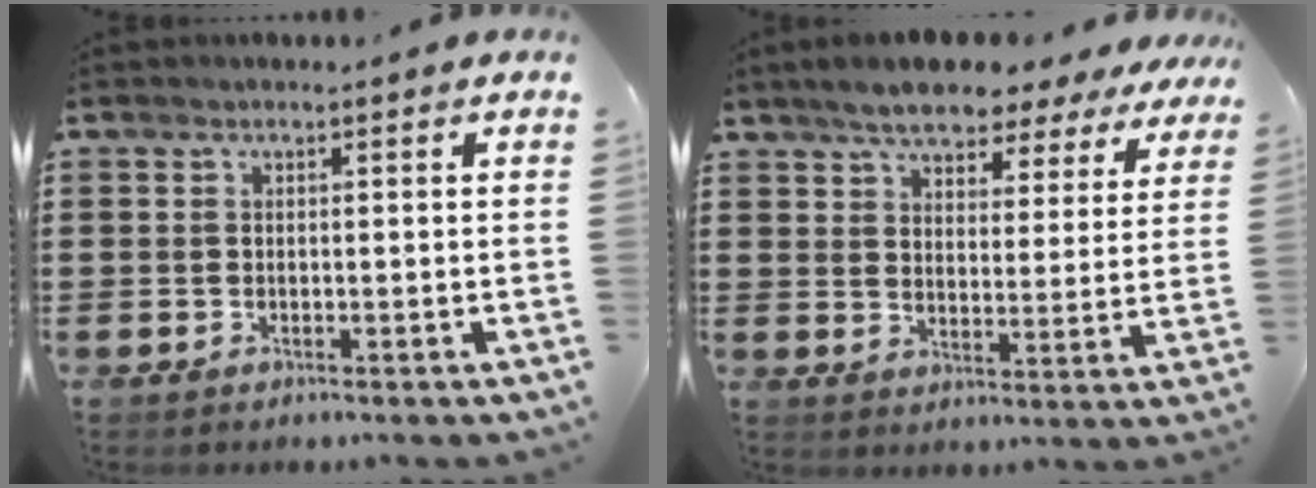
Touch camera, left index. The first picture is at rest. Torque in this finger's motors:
{"motor_torque": [1.13, -1.01, 0.99, 0.21]}